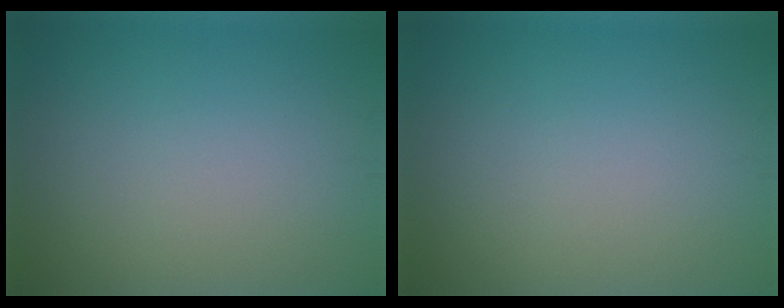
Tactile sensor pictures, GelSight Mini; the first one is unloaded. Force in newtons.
{"total": 0.0}